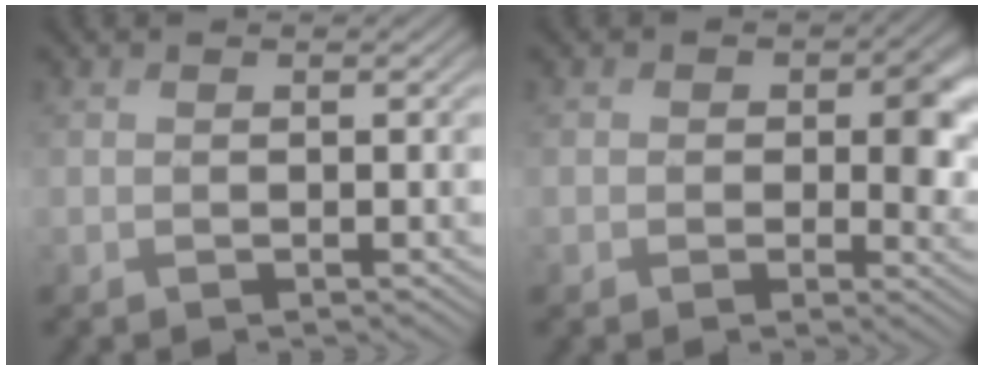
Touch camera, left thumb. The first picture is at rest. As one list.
[{"total": 4.7, "force": [0.2, 3.6, 3.0], "torque": [-0.038, -0.014, 0.002]}]